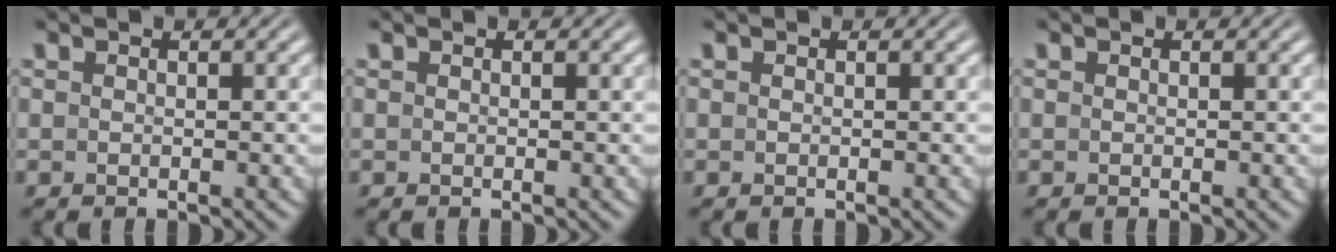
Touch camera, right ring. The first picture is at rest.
{"total": 0.0}
{"total": 0.0}
{"total": 0.0}